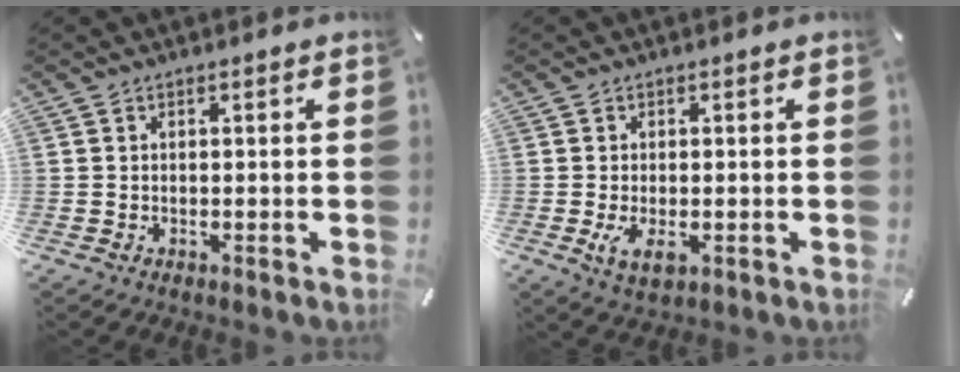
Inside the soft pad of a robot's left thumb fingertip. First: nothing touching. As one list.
[{"total": 4.2, "force": [-0.8, 2.2, 3.5], "torque": [-0.072, -0.007, -0.017]}]